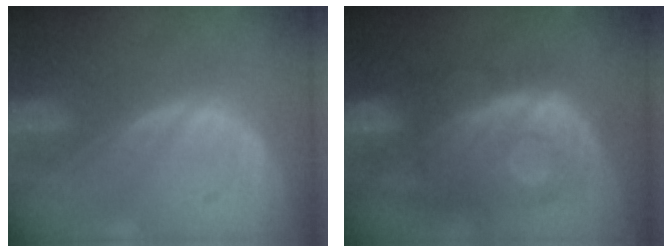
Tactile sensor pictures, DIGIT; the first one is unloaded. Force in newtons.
{"total": 11.2, "press": 9.7, "slide": 5.5}